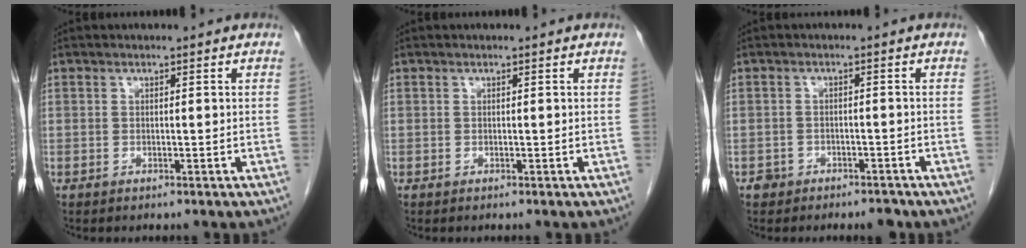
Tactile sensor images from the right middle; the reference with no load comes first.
{"total": 0.0}
{"total": 2.8, "force": [-2.1, 1.7, 0.6], "torque": [-0.007, 0.008, -0.027]}